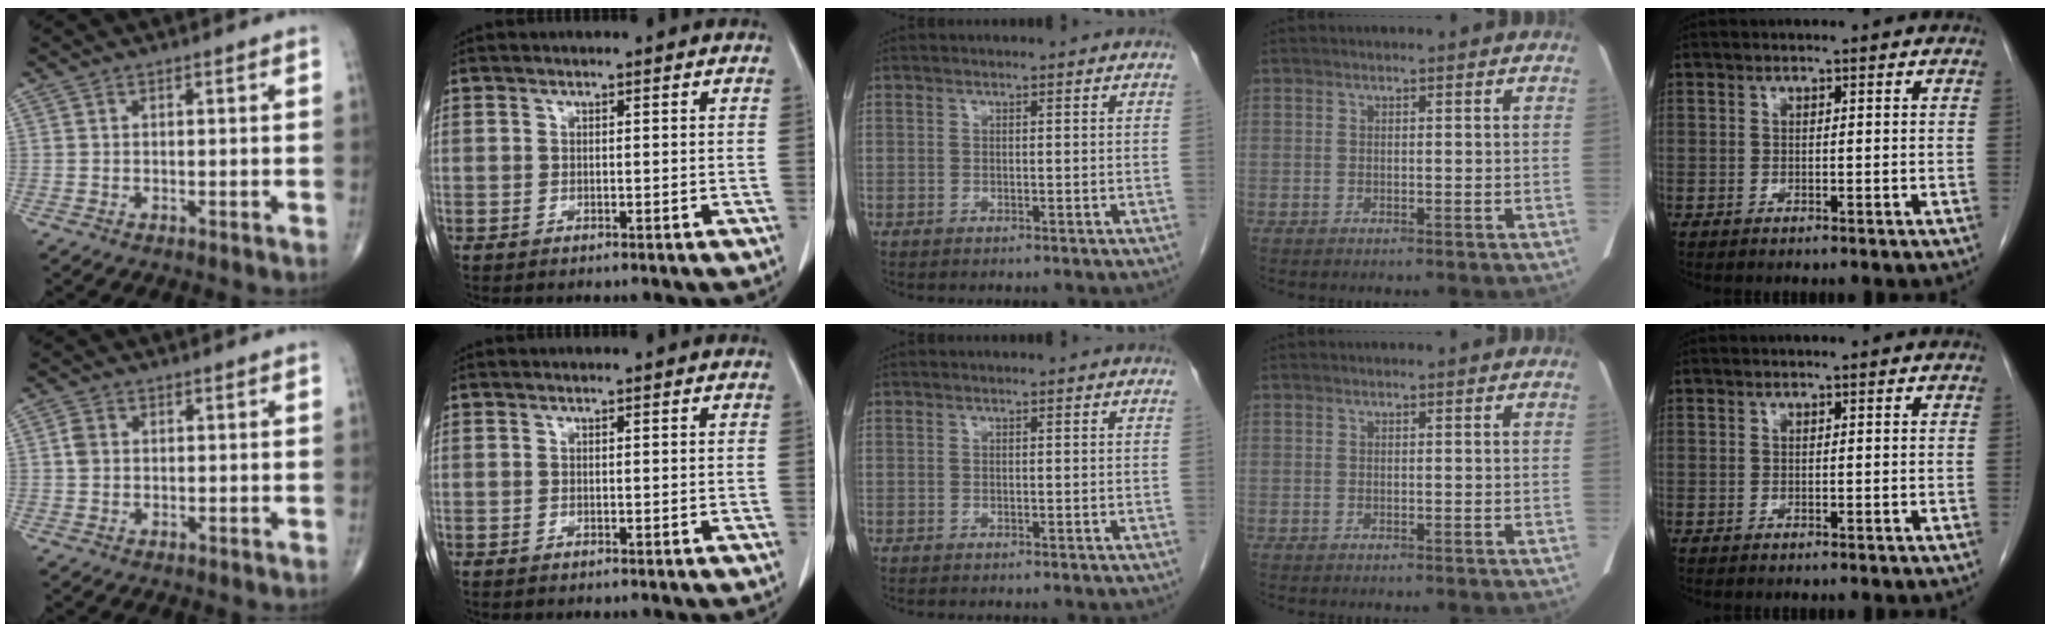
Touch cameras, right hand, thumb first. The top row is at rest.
{"thumb": {"total": 2.1, "force": [0.3, 1.7, 1.2], "torque": [-0.020, 0.004, 0.004]}}